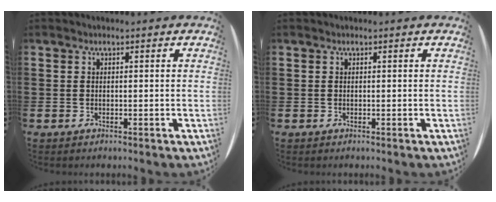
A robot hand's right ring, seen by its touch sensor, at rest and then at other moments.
{"total": 0.0}